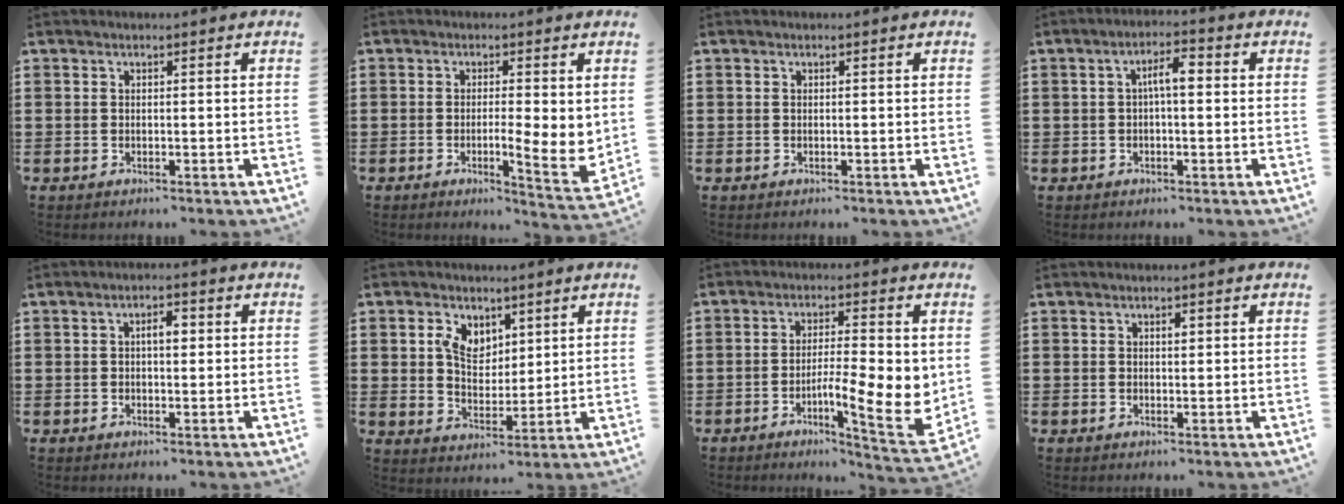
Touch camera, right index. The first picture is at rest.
{"total": 5.4, "force": [-0.2, 1.4, 5.3], "torque": [-0.068, -0.017, -0.004]}
{"total": 0.0}
{"total": 3.8, "force": [0.1, 1.0, 3.7], "torque": [-0.070, 0.012, -0.003]}
{"total": 2.7, "force": [0.2, 1.0, 2.5], "torque": [-0.040, 0.002, 0.000]}
{"total": 5.4, "force": [1.2, 3.9, 3.4], "torque": [-0.072, 0.013, 0.017]}
{"total": 9.9, "force": [-1.7, 2.7, 9.4], "torque": [-0.132, -0.013, -0.022]}
{"total": 0.9, "force": [0.4, 0.4, 0.7], "torque": [-0.013, 0.003, 0.006]}